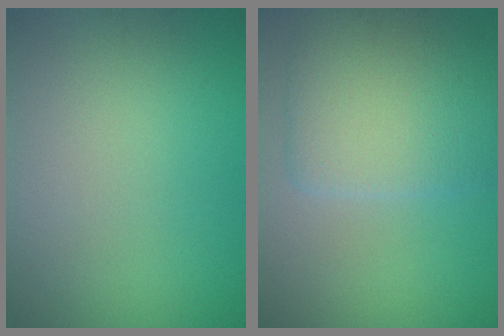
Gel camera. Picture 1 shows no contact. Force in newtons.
{"total": 7.2, "press": 7.2, "slide": 0.2}